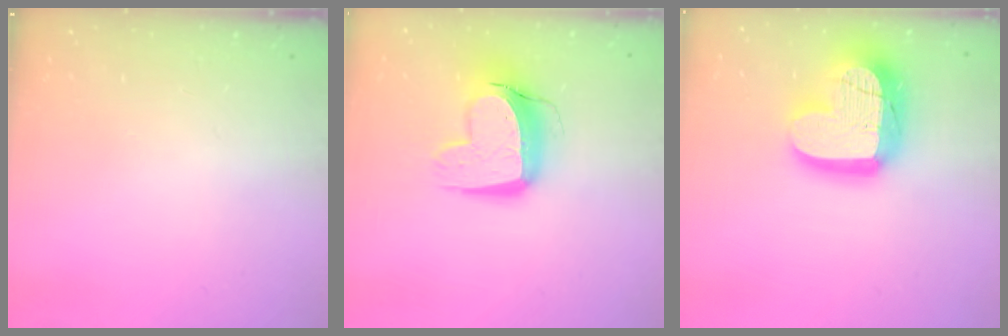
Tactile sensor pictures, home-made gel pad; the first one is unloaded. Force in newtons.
{"total": 14.0, "press": 14.0, "slide": 1.5}
{"total": 21.4, "press": 21.3, "slide": 1.7}